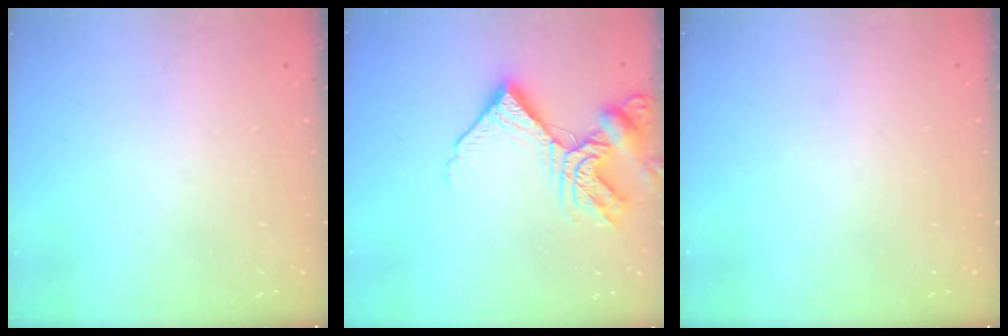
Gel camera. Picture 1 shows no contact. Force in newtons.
{"total": 11.7, "press": 11.6, "slide": 1.4}
{"total": 0.0}